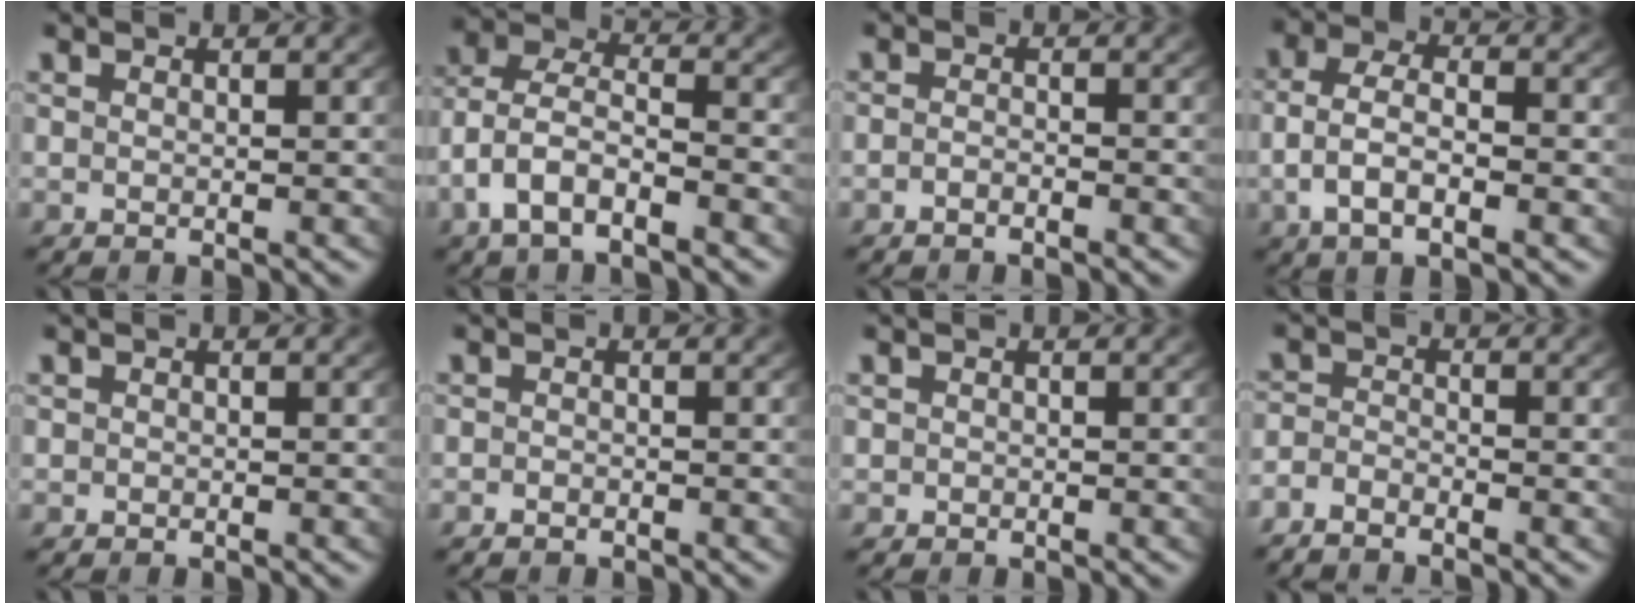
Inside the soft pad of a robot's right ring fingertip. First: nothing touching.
{"total": 5.5, "force": [-1.3, 4.1, 3.4], "torque": [-0.090, -0.024, -0.019]}
{"total": 1.2, "force": [-1.1, 0.1, 0.2], "torque": [-0.008, -0.008, -0.020]}
{"total": 5.0, "force": [-1.3, 3.0, 3.7], "torque": [-0.085, -0.019, -0.015]}
{"total": 0.5, "force": [-0.1, 0.5, 0.0], "torque": [-0.004, -0.009, 0.003]}
{"total": 0.9, "force": [-0.8, 0.2, 0.0], "torque": [-0.007, -0.014, -0.007]}
{"total": 1.0, "force": [-0.2, 1.0, 0.1], "torque": [-0.007, -0.011, 0.002]}
{"total": 2.7, "force": [-2.3, 1.3, 0.3], "torque": [-0.018, -0.016, -0.041]}